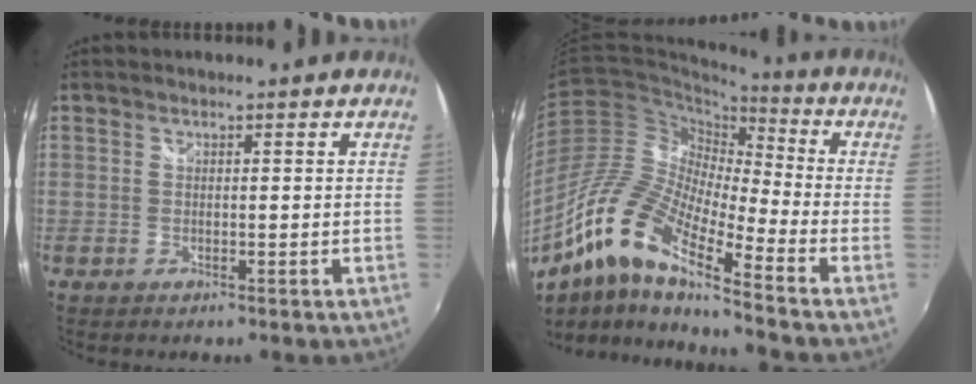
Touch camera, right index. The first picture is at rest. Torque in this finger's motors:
{"motor_torque": [1.12, -1.02, 0.76, 0.18]}